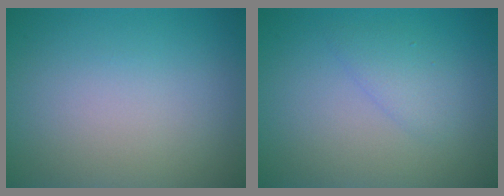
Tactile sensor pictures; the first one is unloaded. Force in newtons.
{"total": 1.7, "press": 1.7, "slide": 0.2}